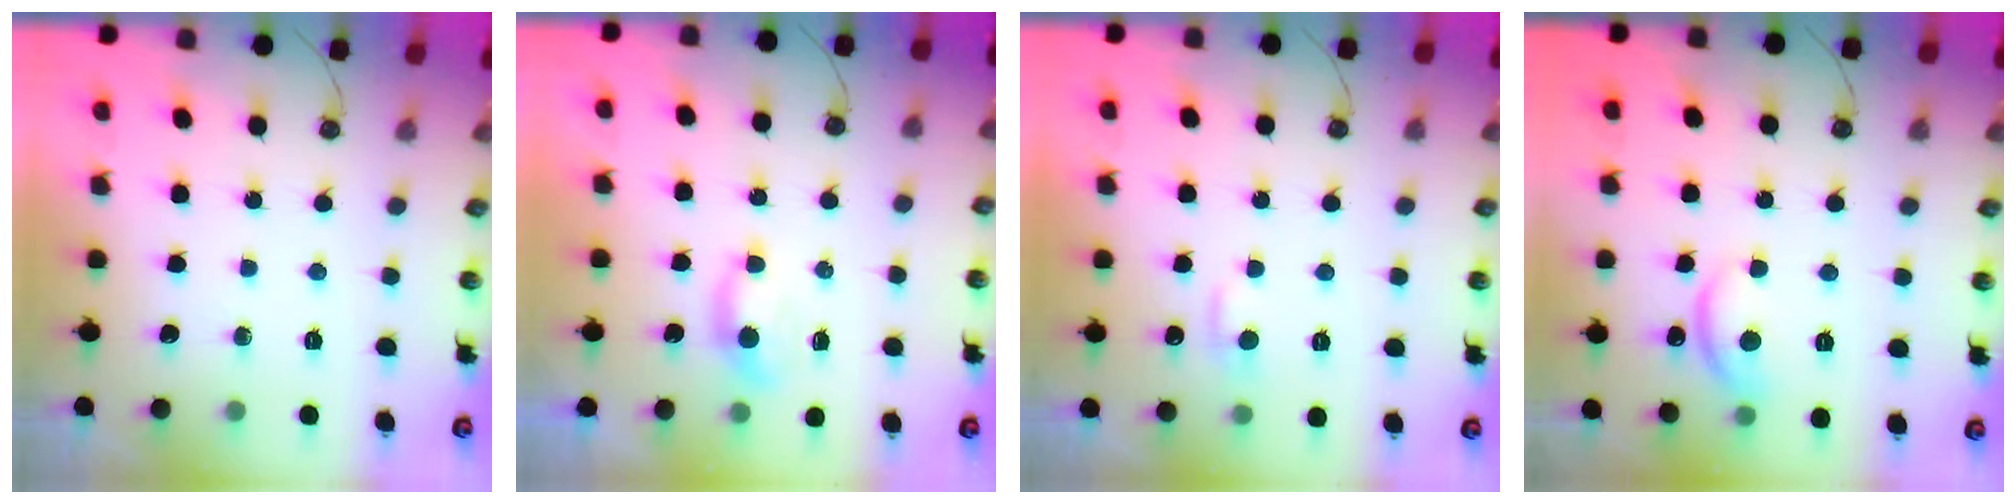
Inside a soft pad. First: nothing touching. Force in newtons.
{"total": 0.0}
{"total": 1.8, "press": 1.7, "slide": 0.6}
{"total": 5.7, "press": 5.7, "slide": 0.6}